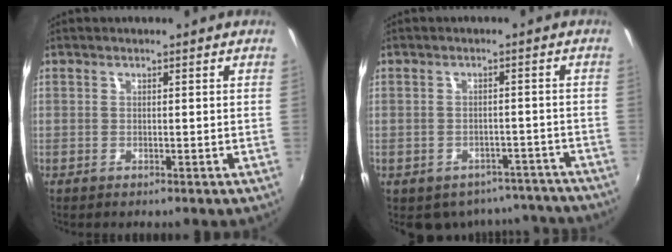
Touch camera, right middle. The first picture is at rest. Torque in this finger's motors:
{"motor_torque": [0.74, -0.94, -0.02, 0.02]}